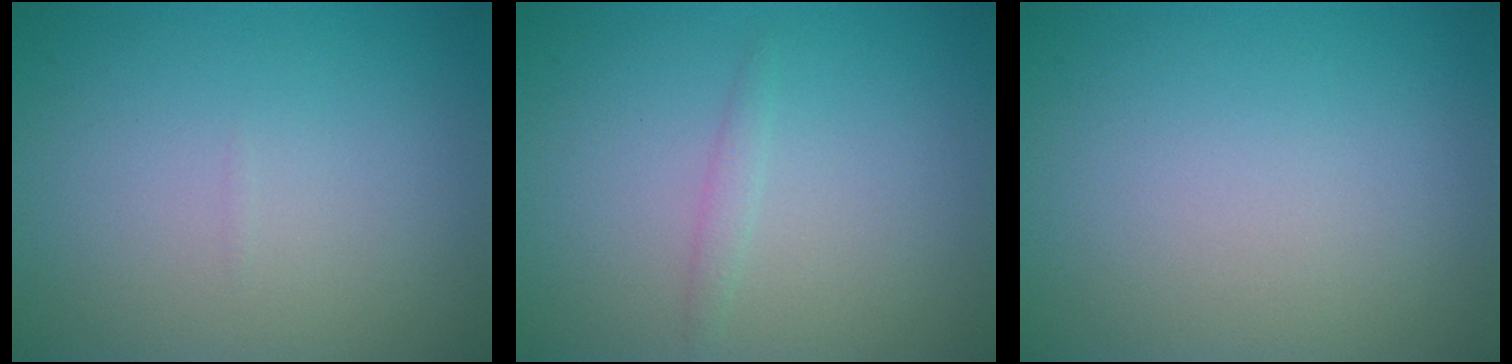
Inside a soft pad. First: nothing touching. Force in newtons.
{"total": 0.9, "press": 0.9, "slide": 0.1}
{"total": 0.0}